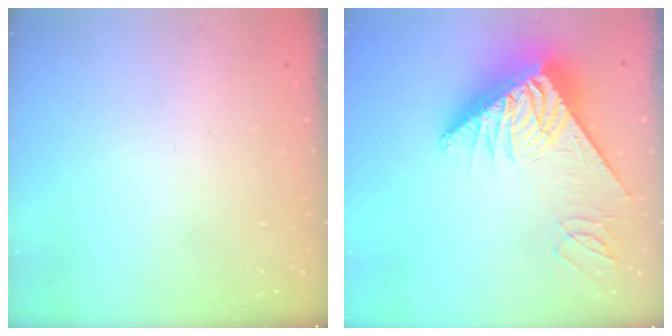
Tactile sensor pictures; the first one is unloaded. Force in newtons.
{"total": 18.1, "press": 18.0, "slide": 1.9}